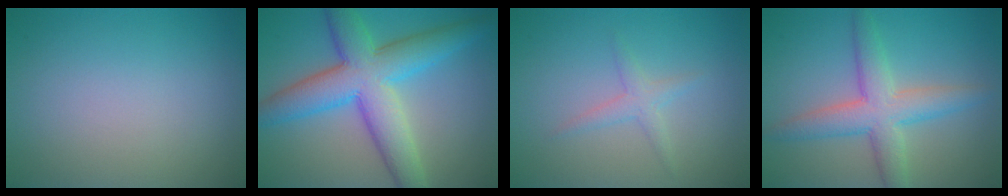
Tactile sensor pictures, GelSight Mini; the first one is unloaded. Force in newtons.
{"total": 8.8, "press": 8.8, "slide": 0.2}
{"total": 1.6, "press": 1.6, "slide": 0.1}
{"total": 5.2, "press": 5.2, "slide": 0.3}